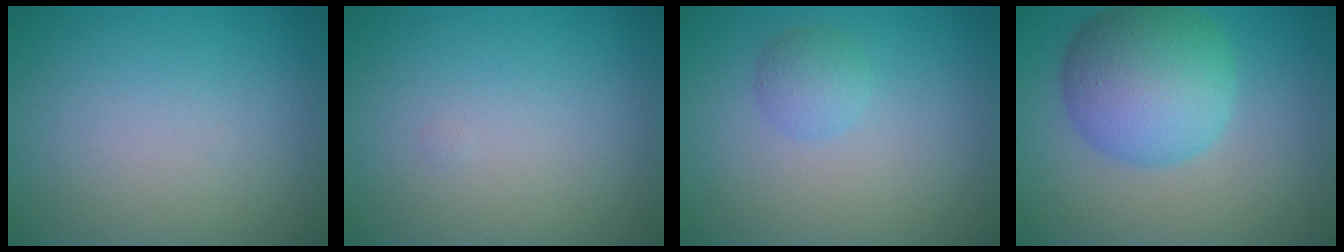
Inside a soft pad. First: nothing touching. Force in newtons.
{"total": 0.0}
{"total": 1.7, "press": 1.7, "slide": 0.1}
{"total": 8.2, "press": 8.2, "slide": 0.2}